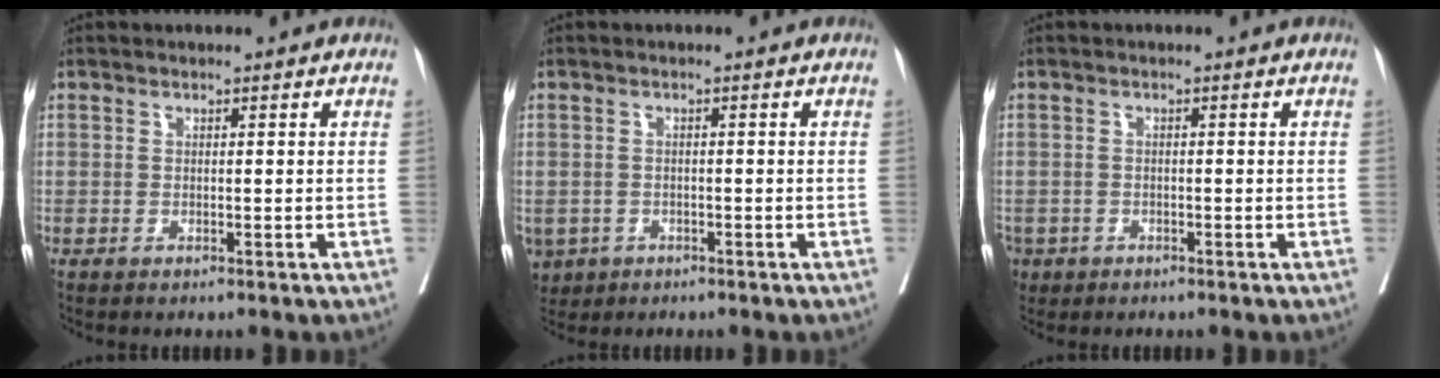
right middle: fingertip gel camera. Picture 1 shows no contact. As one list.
[{"total": 5.2, "force": [-2.7, 4.2, 1.4], "torque": [-0.030, 0.001, -0.040]}, {"total": 3.4, "force": [-2.1, 2.6, 0.7], "torque": [-0.016, 0.001, -0.035]}]